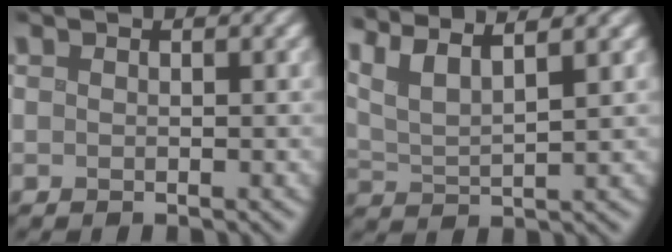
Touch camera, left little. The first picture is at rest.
{"total": 6.5, "force": [4.6, 1.8, 4.2], "torque": [-0.088, 0.023, 0.077]}